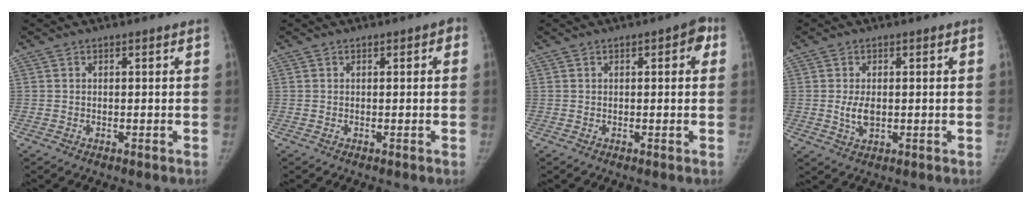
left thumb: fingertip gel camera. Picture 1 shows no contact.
{"total": 1.6, "force": [0.4, 0.9, 1.3], "torque": [-0.007, 0.006, 0.000]}
{"total": 2.7, "force": [0.6, 1.6, 2.1], "torque": [-0.003, 0.006, -0.001]}
{"total": 3.8, "force": [-0.2, 2.2, 3.1], "torque": [-0.056, -0.007, 0.001]}